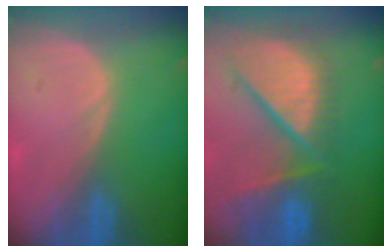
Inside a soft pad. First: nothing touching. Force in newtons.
{"total": 12.9, "press": 10.7, "slide": 7.2}